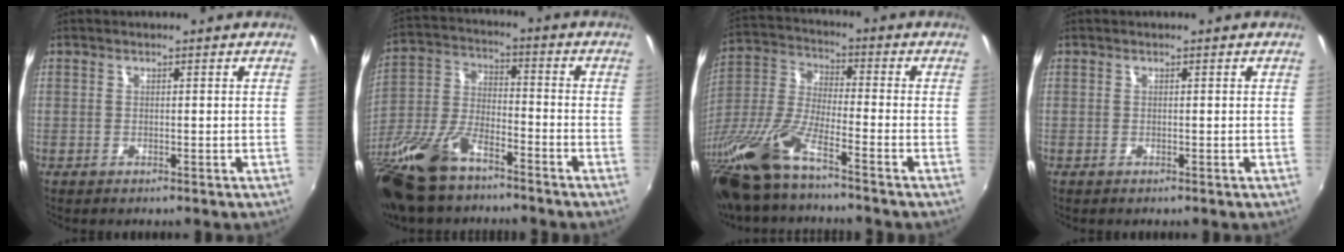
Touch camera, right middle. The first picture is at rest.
{"total": 17.9, "force": [-12.4, 7.1, 10.8], "torque": [-0.248, -0.026, -0.243]}
{"total": 16.3, "force": [-11.4, 2.3, 11.4], "torque": [-0.255, -0.029, -0.234]}
{"total": 0.0}